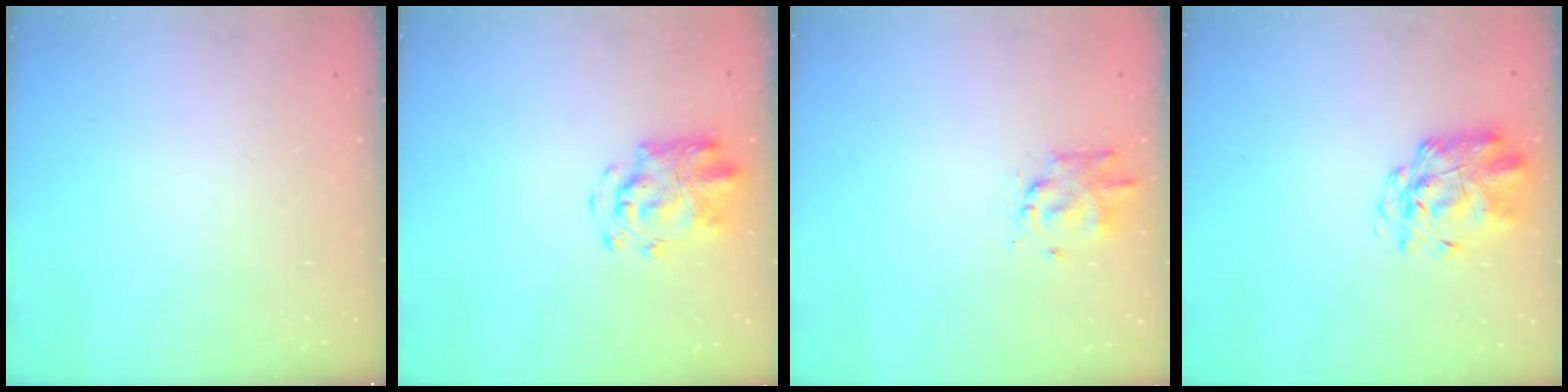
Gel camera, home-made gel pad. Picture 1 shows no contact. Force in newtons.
{"total": 4.7, "press": 4.4, "slide": 1.5}
{"total": 2.0, "press": 1.9, "slide": 0.6}
{"total": 3.1, "press": 3.0, "slide": 0.7}